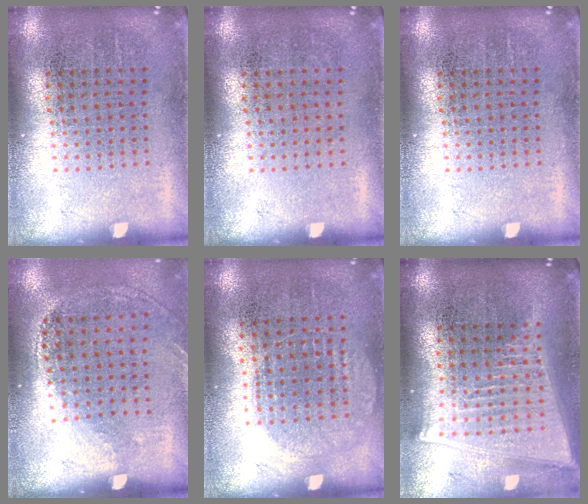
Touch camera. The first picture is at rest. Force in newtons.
{"total": 0.0}
{"total": 0.0}
{"total": 1.2, "press": 0.9, "slide": 0.8}
{"total": 0.9, "press": 0.8, "slide": 0.3}
{"total": 2.1, "press": 1.7, "slide": 1.1}